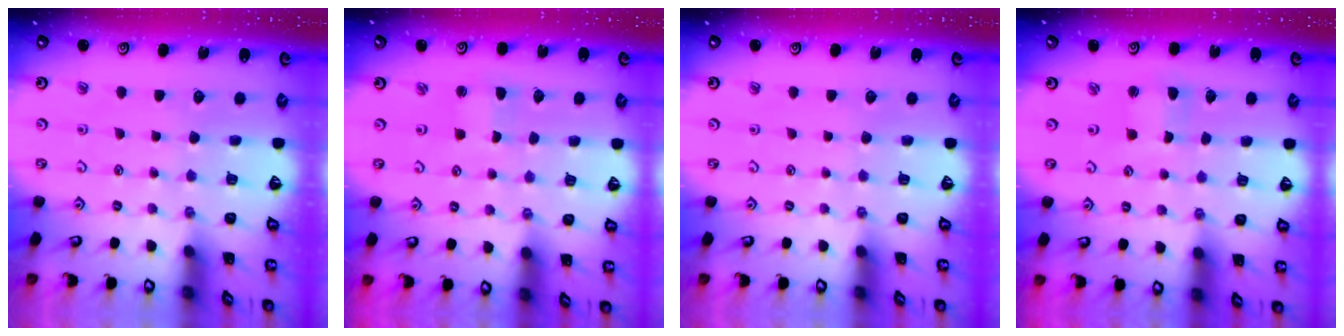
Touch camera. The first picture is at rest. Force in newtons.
{"total": 1.1, "press": 1.1, "slide": 0.3}
{"total": 0.0}
{"total": 1.5, "press": 1.5, "slide": 0.2}